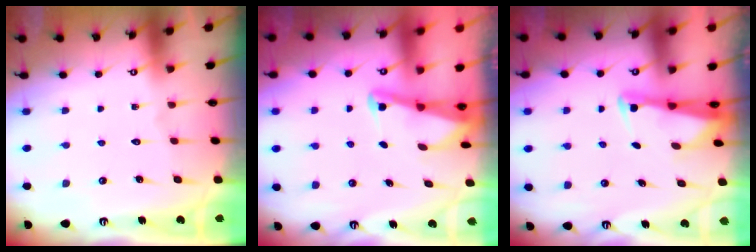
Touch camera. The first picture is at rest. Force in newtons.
{"total": 2.2, "press": 2.2, "slide": 0.3}
{"total": 2.8, "press": 2.7, "slide": 0.6}